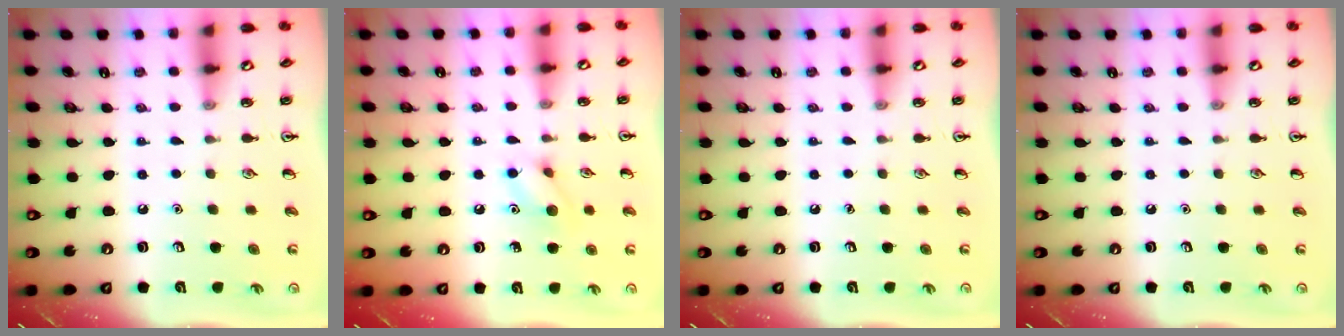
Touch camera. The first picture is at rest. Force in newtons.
{"total": 7.9, "press": 7.9, "slide": 0.6}
{"total": 0.0}
{"total": 0.0}